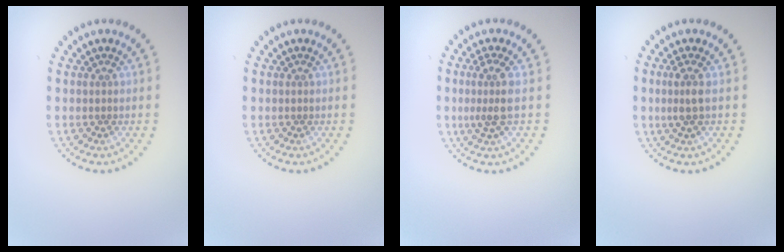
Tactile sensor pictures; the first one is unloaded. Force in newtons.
{"total": 0.0}
{"total": 2.6, "press": 1.9, "slide": 1.7}
{"total": 1.7, "press": 1.3, "slide": 1.0}